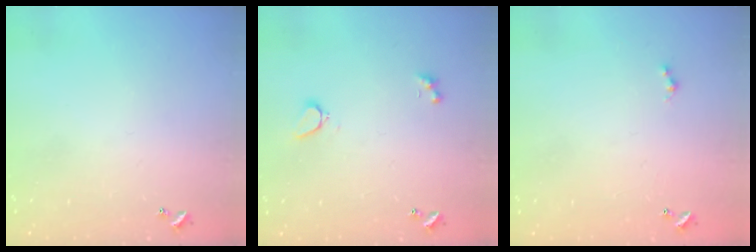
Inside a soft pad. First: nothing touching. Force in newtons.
{"total": 3.7, "press": 3.6, "slide": 0.7}
{"total": 0.8, "press": 0.5, "slide": 0.5}